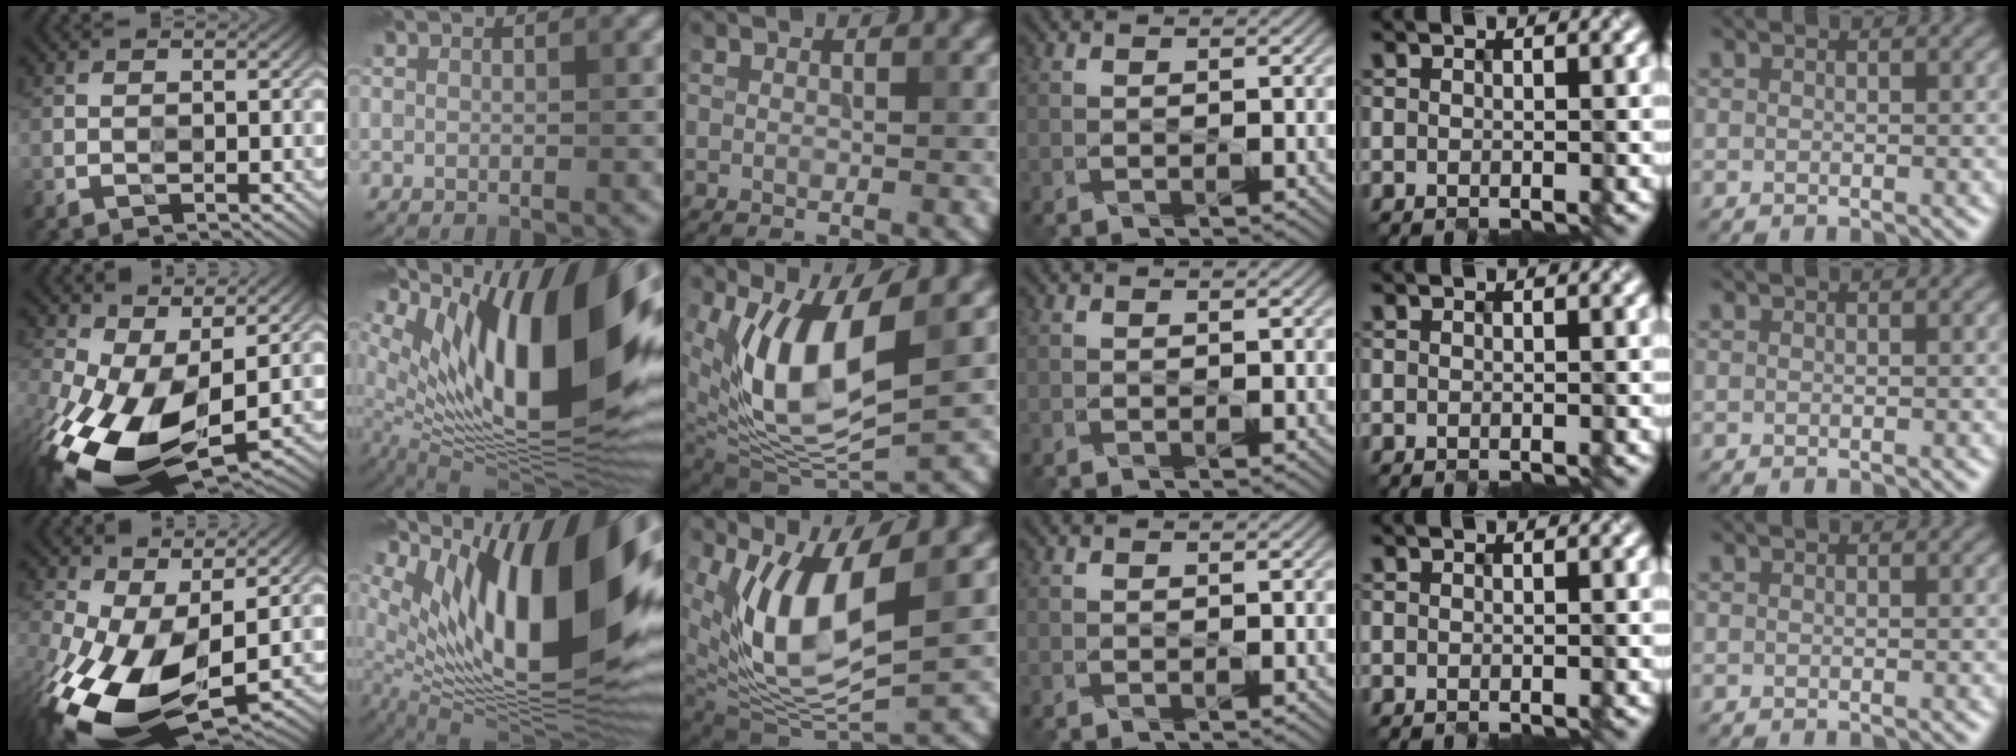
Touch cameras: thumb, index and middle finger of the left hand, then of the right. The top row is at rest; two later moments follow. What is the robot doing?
{"motion": "extract", "object": "ethernet cable"}